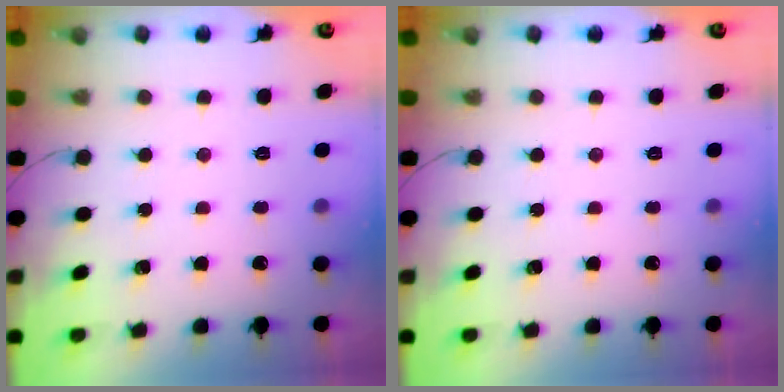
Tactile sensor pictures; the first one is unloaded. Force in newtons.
{"total": 0.0}